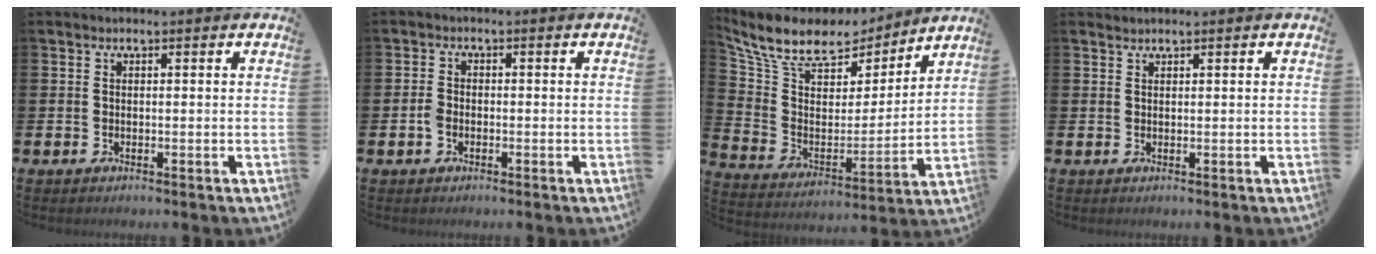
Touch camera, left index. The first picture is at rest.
{"total": 1.9, "force": [-0.6, 1.5, 1.1], "torque": [-0.022, 0.005, -0.013]}
{"total": 10.4, "force": [8.9, 4.4, 2.9], "torque": [-0.113, -0.051, 0.160]}
{"total": 0.8, "force": [0.8, 0.0, -0.2], "torque": [0.002, -0.001, 0.016]}